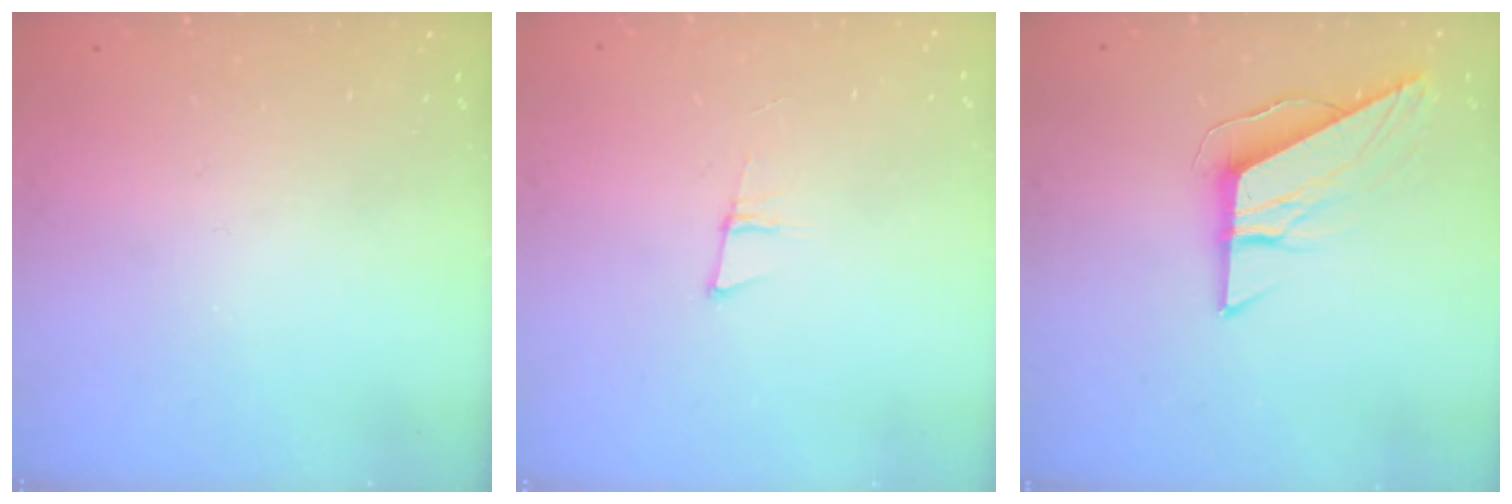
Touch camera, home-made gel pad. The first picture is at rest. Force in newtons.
{"total": 5.4, "press": 4.6, "slide": 2.7}
{"total": 8.3, "press": 8.3, "slide": 0.7}